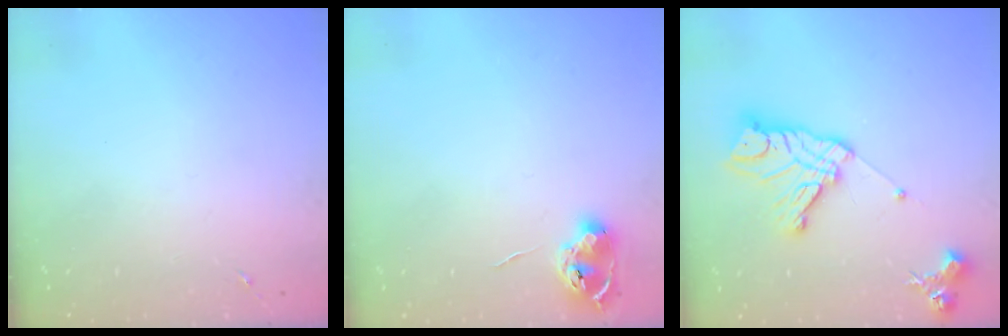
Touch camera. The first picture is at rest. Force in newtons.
{"total": 7.7, "press": 7.7, "slide": 0.7}
{"total": 16.3, "press": 16.2, "slide": 1.4}